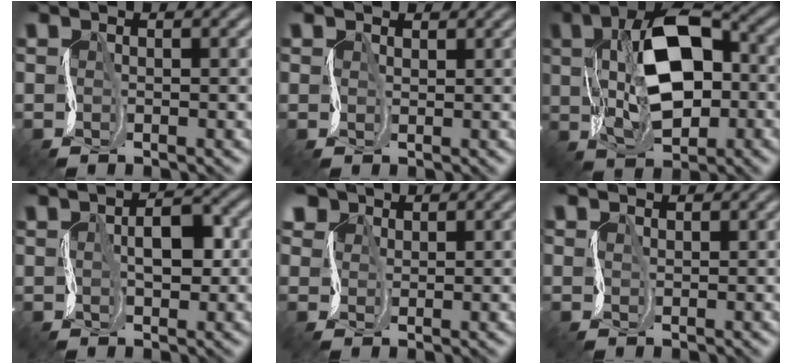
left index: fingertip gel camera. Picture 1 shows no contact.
{"total": 1.7, "force": [1.1, 1.2, -0.1], "torque": [-0.014, 0.008, 0.012]}
{"total": 9.7, "force": [1.2, 5.5, 7.8], "torque": [-0.152, 0.020, 0.017]}
{"total": 3.2, "force": [0.2, 1.8, 2.7], "torque": [-0.044, 0.011, -0.001]}
{"total": 5.8, "force": [4.0, 3.8, 1.9], "torque": [-0.063, 0.021, 0.053]}
{"total": 1.3, "force": [0.9, 0.8, -0.3], "torque": [-0.007, 0.007, 0.010]}